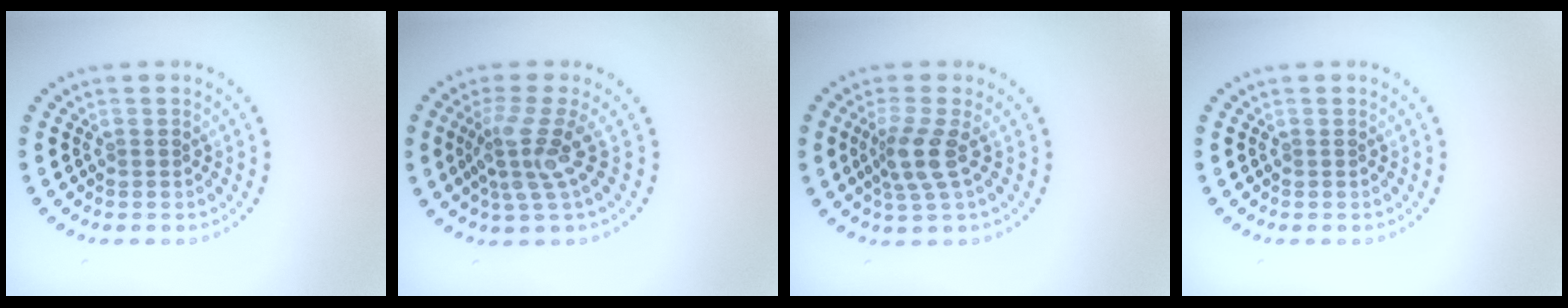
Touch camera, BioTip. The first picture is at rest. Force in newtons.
{"total": 3.6, "press": 2.5, "slide": 2.6}
{"total": 2.9, "press": 2.3, "slide": 1.8}
{"total": 0.0}